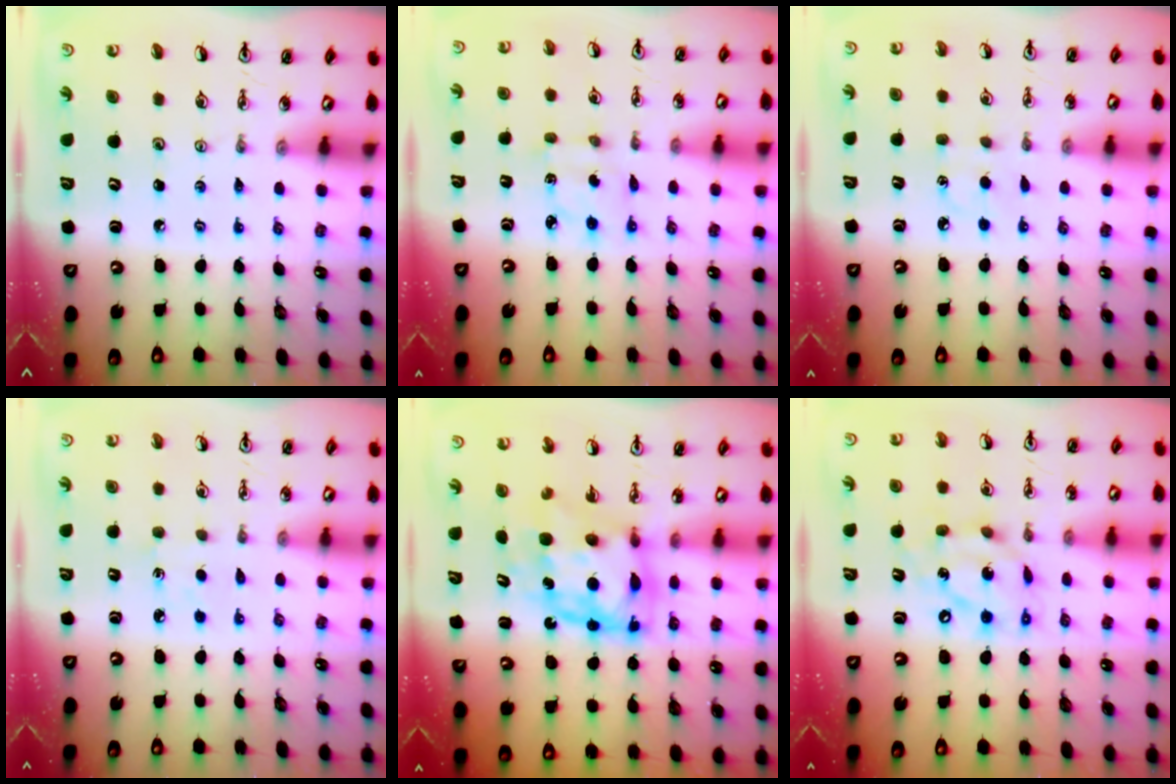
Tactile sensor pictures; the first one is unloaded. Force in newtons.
{"total": 2.5, "press": 2.5, "slide": 0.2}
{"total": 4.0, "press": 3.9, "slide": 0.4}
{"total": 3.8, "press": 3.8, "slide": 0.5}
{"total": 10.4, "press": 10.4, "slide": 0.8}
{"total": 14.0, "press": 13.9, "slide": 1.4}